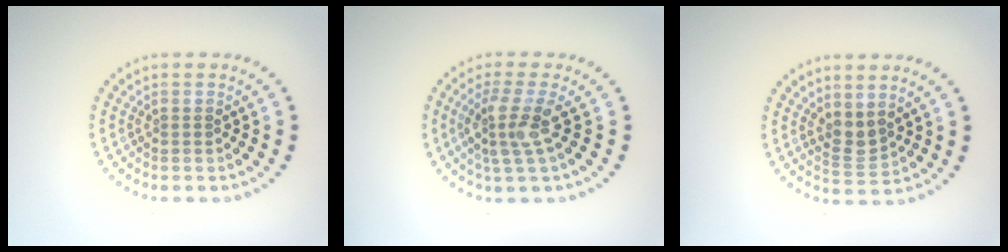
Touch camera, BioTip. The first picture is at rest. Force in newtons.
{"total": 3.2, "press": 2.7, "slide": 1.8}
{"total": 1.9, "press": 1.6, "slide": 1.0}